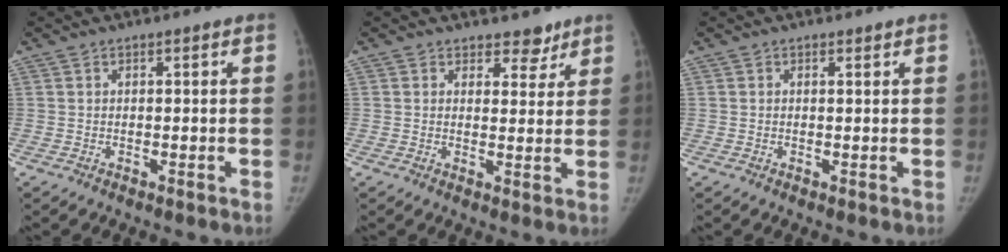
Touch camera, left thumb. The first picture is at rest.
{"total": 4.1, "force": [3.2, 2.4, 1.2], "torque": [0.016, -0.020, 0.044]}
{"total": 0.7, "force": [0.4, 0.1, 0.5], "torque": [-0.008, 0.000, 0.006]}